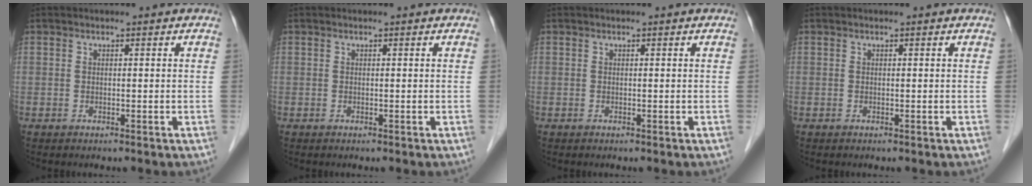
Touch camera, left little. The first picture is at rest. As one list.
[{"total": 0.0}, {"total": 0.0}, {"total": 0.0}]